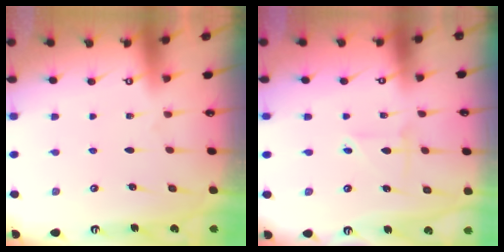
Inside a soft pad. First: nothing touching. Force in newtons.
{"total": 2.5, "press": 2.5, "slide": 0.3}